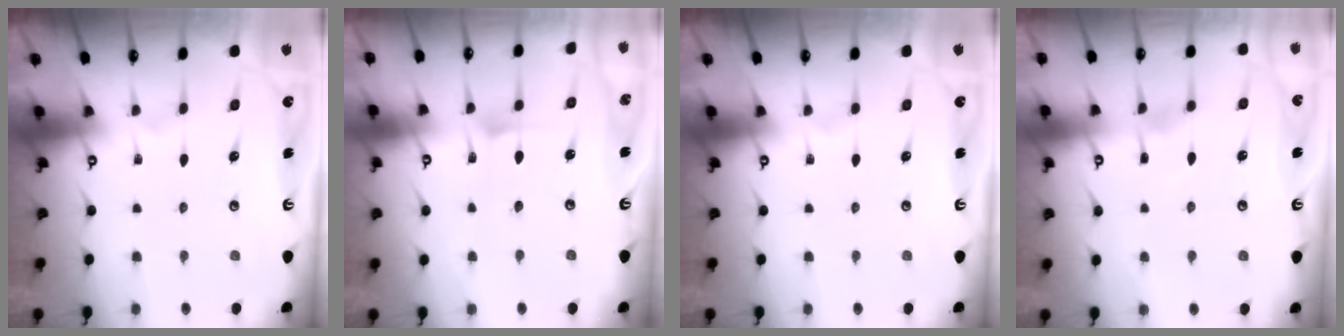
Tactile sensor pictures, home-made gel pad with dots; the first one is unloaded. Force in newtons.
{"total": 6.0, "press": 6.0, "slide": 0.6}
{"total": 0.0}
{"total": 3.9, "press": 3.9, "slide": 0.6}